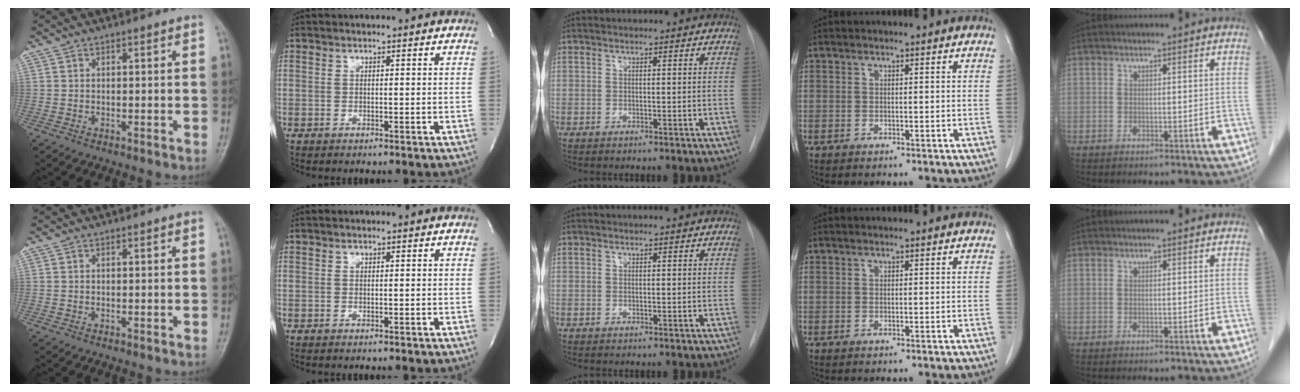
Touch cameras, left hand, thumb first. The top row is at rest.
{}